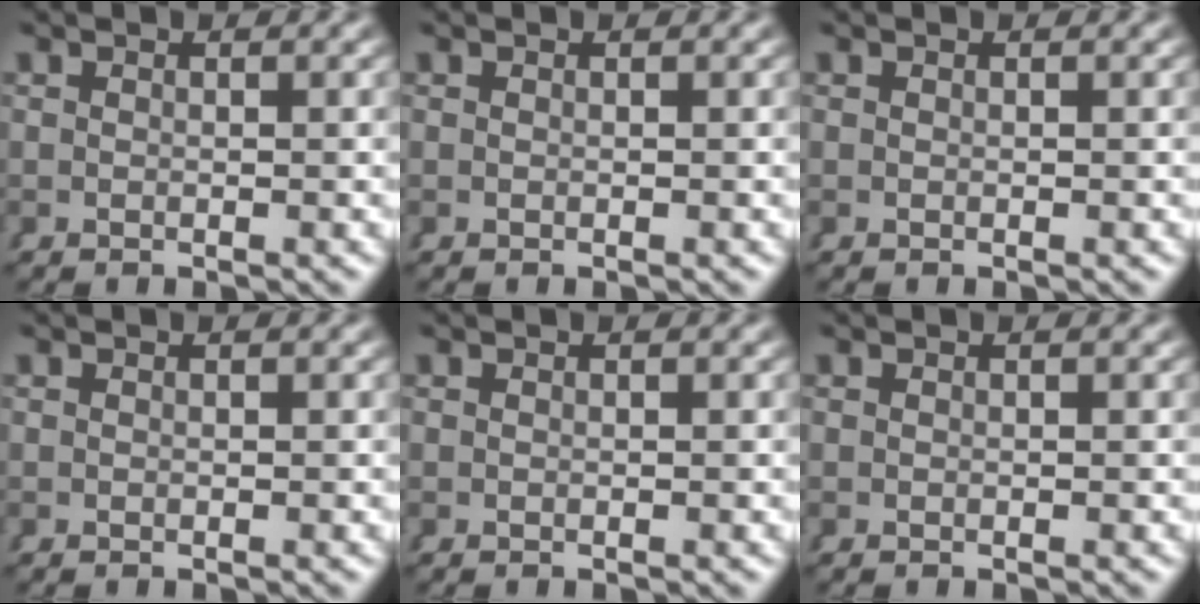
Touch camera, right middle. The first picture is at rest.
{"total": 0.0}
{"total": 0.0}
{"total": 0.0}
{"total": 0.0}
{"total": 0.0}